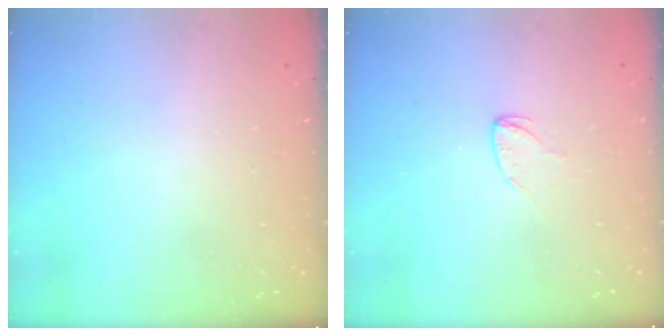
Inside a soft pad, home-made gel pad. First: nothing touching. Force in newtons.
{"total": 3.3, "press": 3.3, "slide": 0.3}